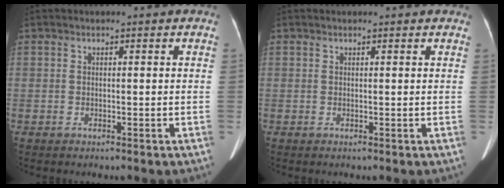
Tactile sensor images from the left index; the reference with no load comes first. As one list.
[{"total": 2.1, "force": [1.9, 0.3, 0.8], "torque": [-0.014, 0.018, 0.018]}]